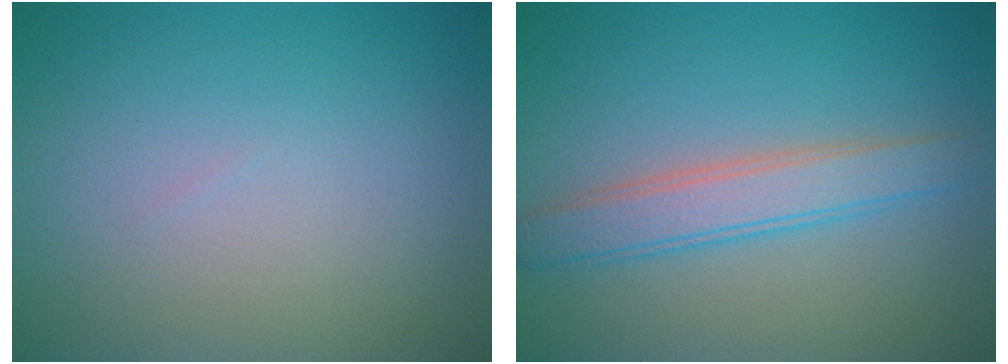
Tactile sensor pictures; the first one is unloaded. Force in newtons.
{"total": 3.6, "press": 3.6, "slide": 0.1}